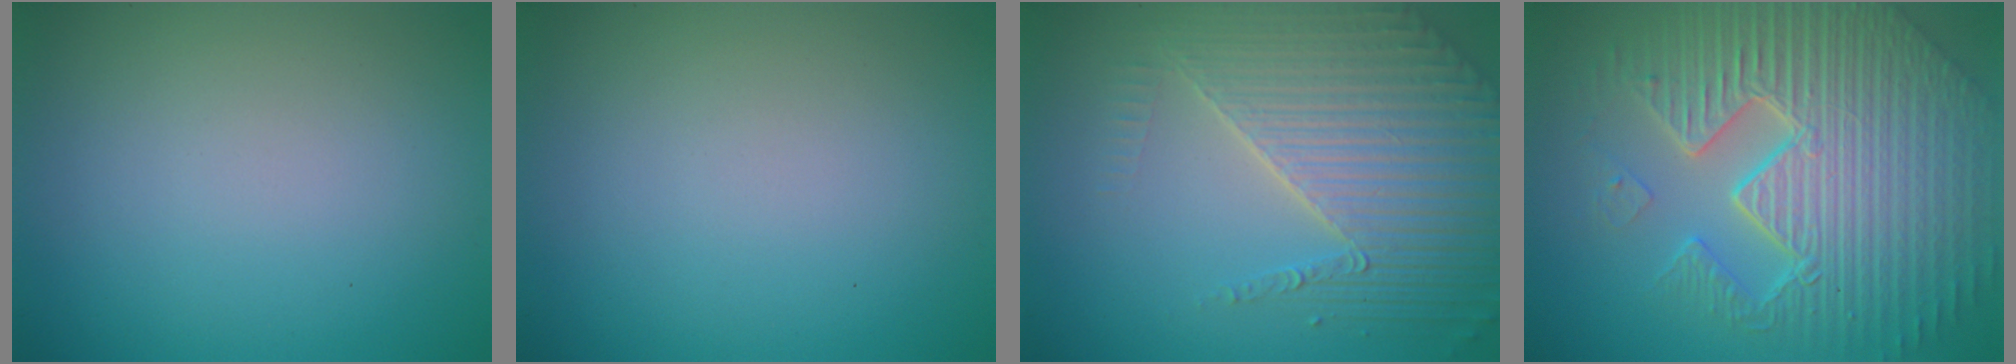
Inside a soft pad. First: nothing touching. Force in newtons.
{"total": 0.0}
{"total": 5.8, "press": 4.8, "slide": 3.2}
{"total": 11.3, "press": 7.2, "slide": 8.7}